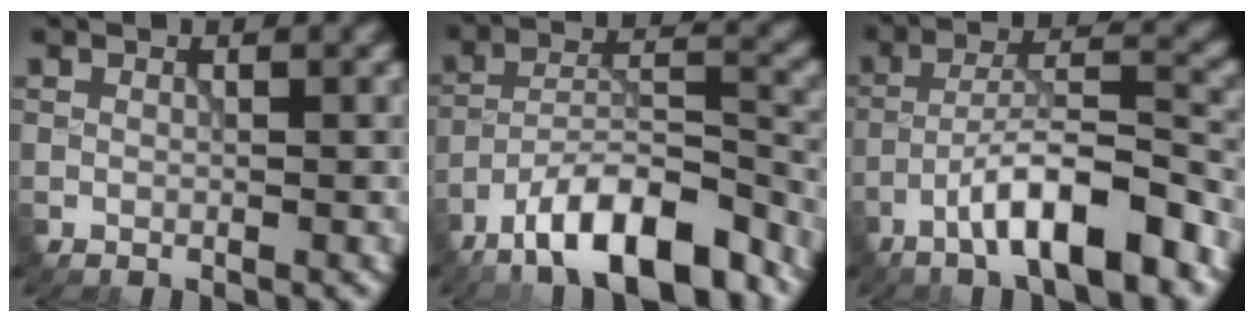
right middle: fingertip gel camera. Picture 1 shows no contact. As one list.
[{"total": 11.3, "force": [-8.0, 3.7, 7.1], "torque": [-0.104, 0.013, -0.147]}, {"total": 8.9, "force": [-5.2, 1.9, 7.0], "torque": [-0.110, 0.020, -0.087]}]